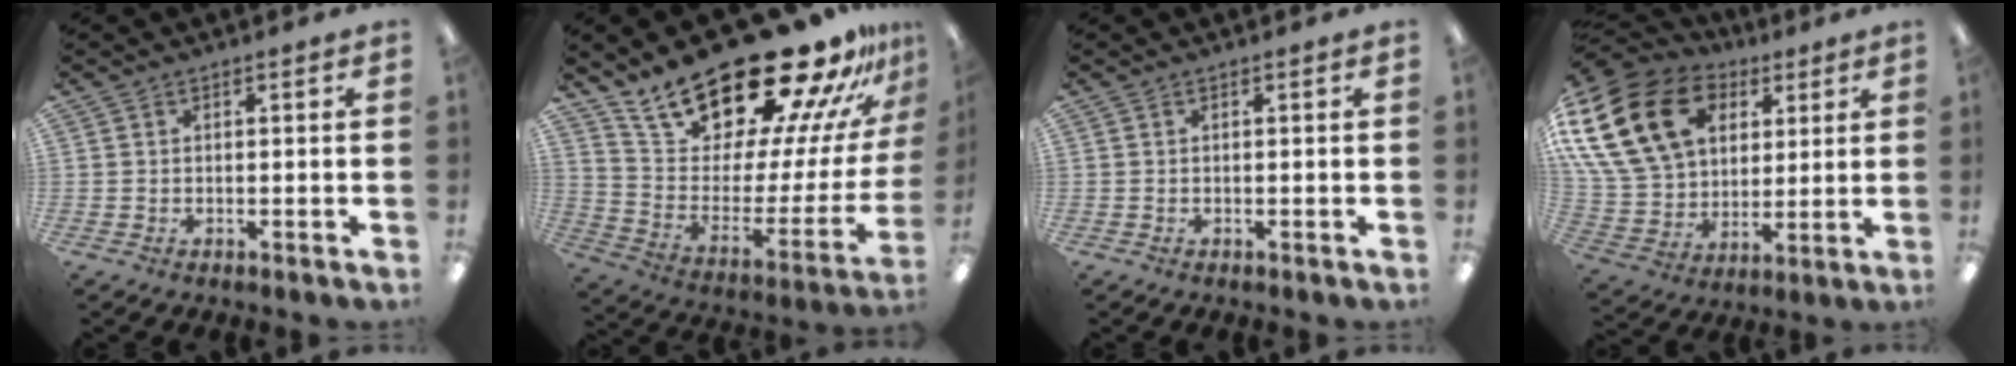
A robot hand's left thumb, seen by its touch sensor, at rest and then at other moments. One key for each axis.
{"total": 26.0, "fx": 21.9, "fy": 8.0, "fz": 11.6, "tx": -0.174, "ty": -0.177, "tz": 0.381}
{"total": 0.0}
{"total": 23.8, "fx": 9.1, "fy": 17.6, "fz": 13.2, "tx": -0.277, "ty": -0.026, "tz": 0.176}